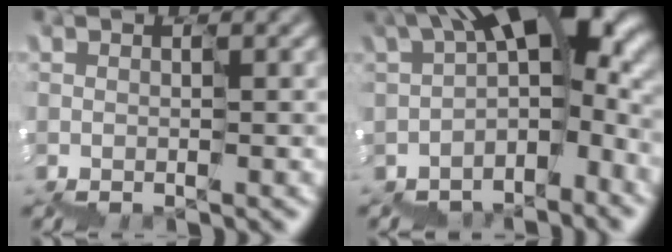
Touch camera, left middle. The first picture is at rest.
{"total": 9.9, "force": [-1.2, 5.0, 8.5], "torque": [-0.143, 0.024, -0.016]}